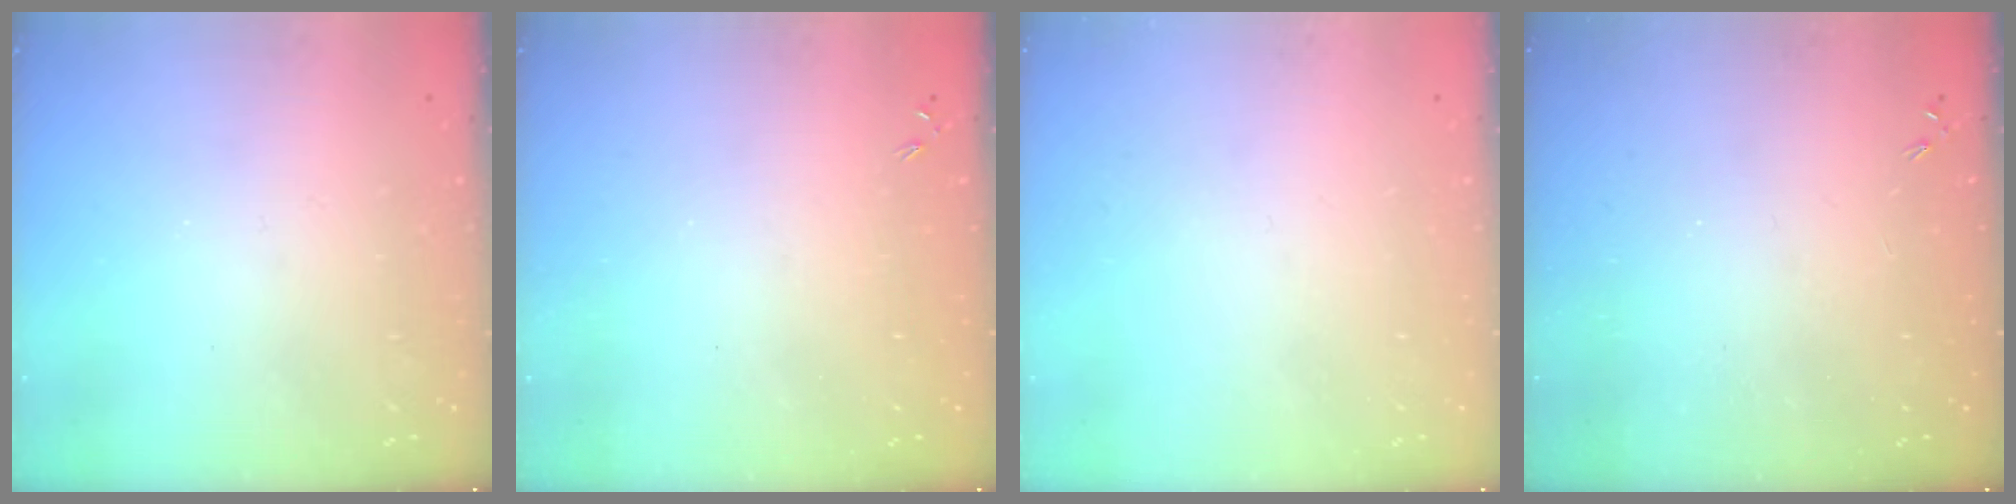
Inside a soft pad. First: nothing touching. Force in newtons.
{"total": 0.0}
{"total": 0.0}
{"total": 0.0}